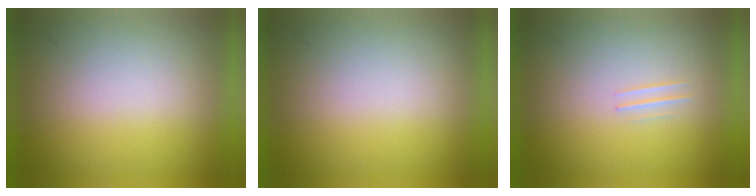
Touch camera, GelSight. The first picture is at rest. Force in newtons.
{"total": 0.0}
{"total": 1.0}